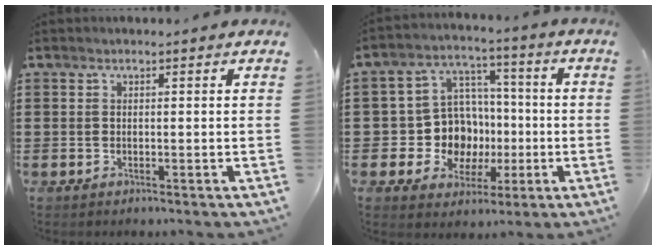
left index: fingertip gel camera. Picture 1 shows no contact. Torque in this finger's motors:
{"motor_torque": [0.93, 0.24, 0.50, 0.05]}